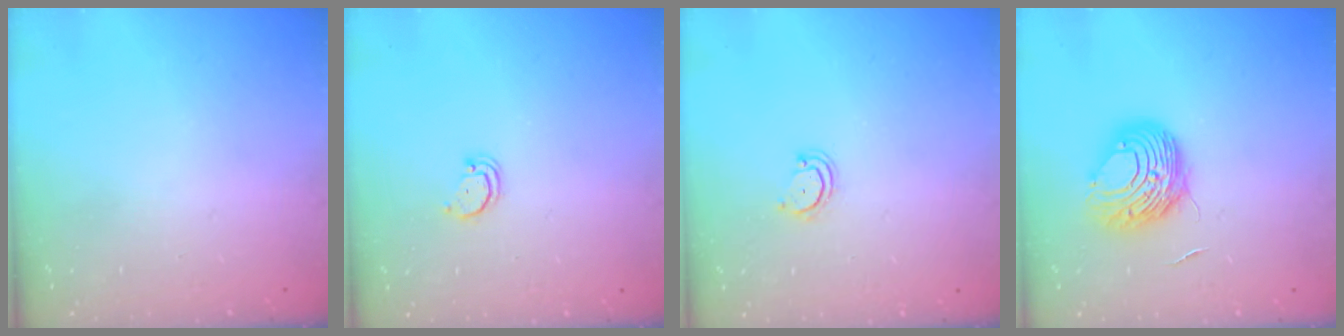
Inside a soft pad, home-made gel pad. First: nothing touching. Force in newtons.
{"total": 2.1, "press": 2.1, "slide": 0.2}
{"total": 3.3, "press": 3.3, "slide": 0.2}
{"total": 9.2, "press": 9.2, "slide": 1.1}